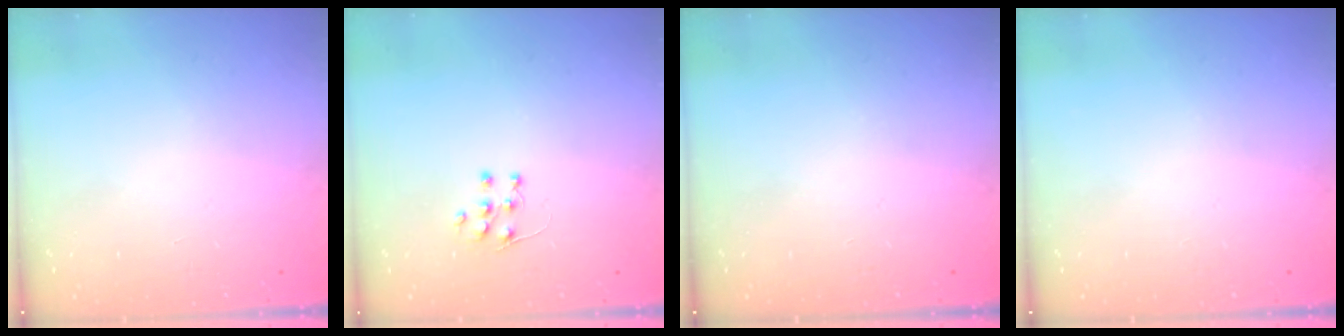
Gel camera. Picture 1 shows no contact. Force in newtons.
{"total": 5.7, "press": 5.6, "slide": 0.4}
{"total": 0.0}
{"total": 0.0}